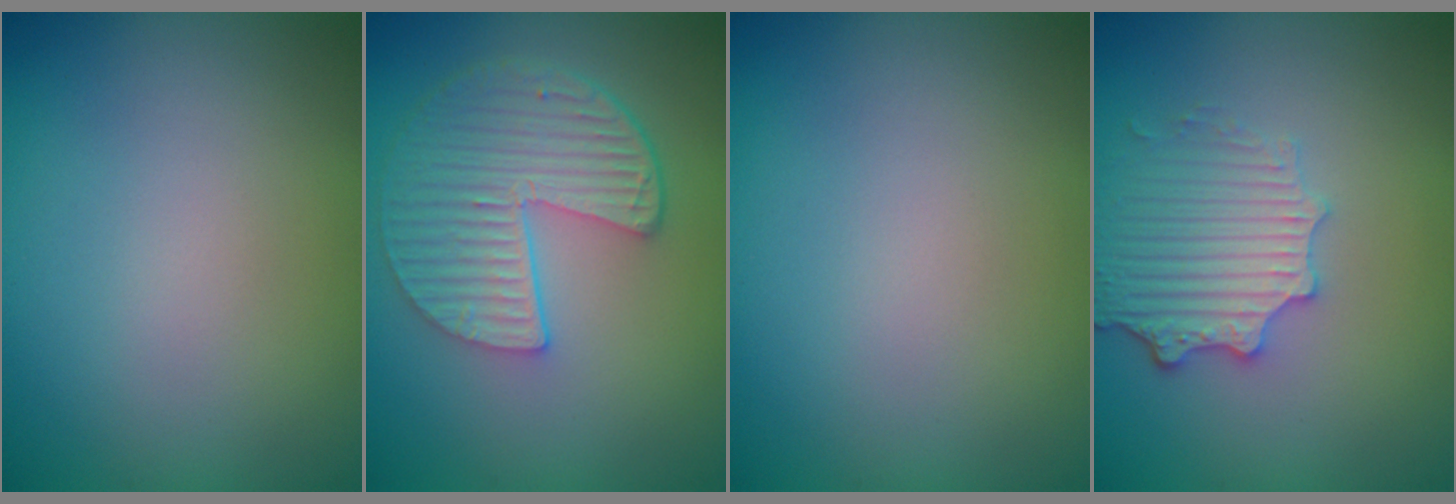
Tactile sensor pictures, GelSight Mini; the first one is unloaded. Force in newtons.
{"total": 5.9, "press": 4.3, "slide": 3.9}
{"total": 0.0}
{"total": 4.0, "press": 3.2, "slide": 2.3}